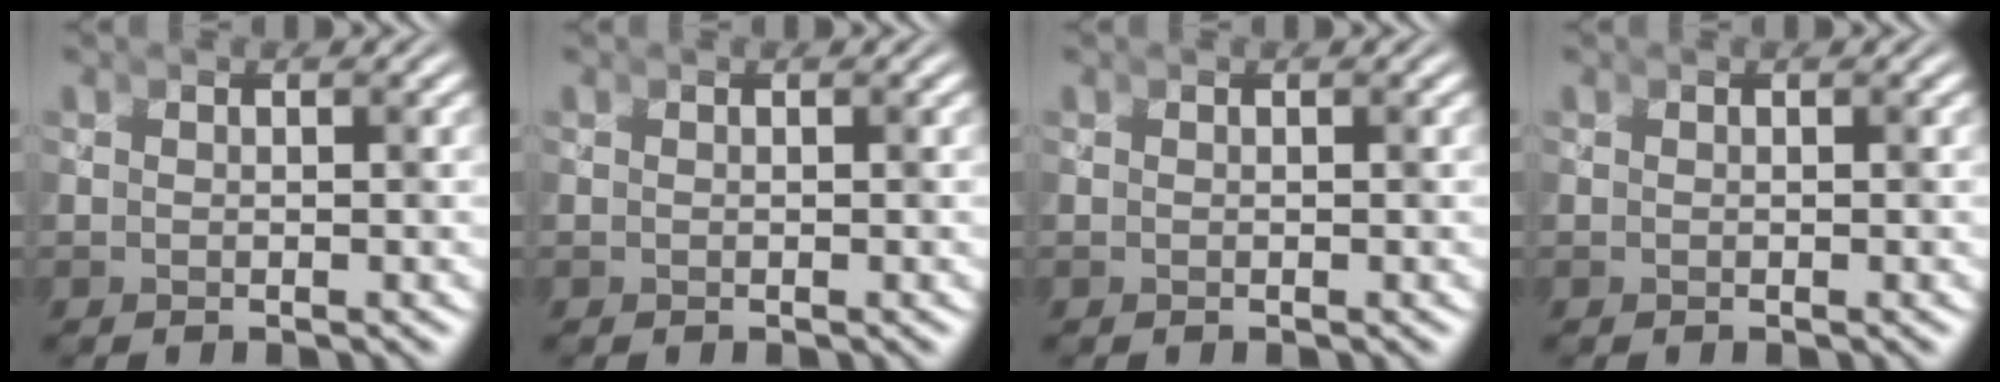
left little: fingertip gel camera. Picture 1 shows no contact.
{"total": 0.0}
{"total": 0.0}
{"total": 0.0}